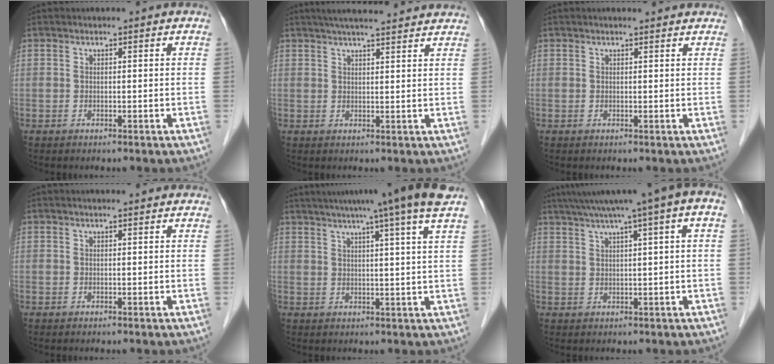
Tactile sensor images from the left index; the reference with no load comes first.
{"total": 11.4, "force": [10.0, 0.9, 5.5], "torque": [-0.079, 0.034, 0.124]}
{"total": 2.9, "force": [2.7, 0.4, 1.0], "torque": [-0.017, 0.015, 0.029]}
{"total": 1.3, "force": [1.2, 0.0, 0.5], "torque": [-0.011, 0.010, 0.017]}
{"total": 12.7, "force": [9.5, -1.9, 8.2], "torque": [-0.125, 0.008, 0.110]}
{"total": 9.8, "force": [5.4, -0.4, 8.2], "torque": [-0.127, 0.040, 0.079]}